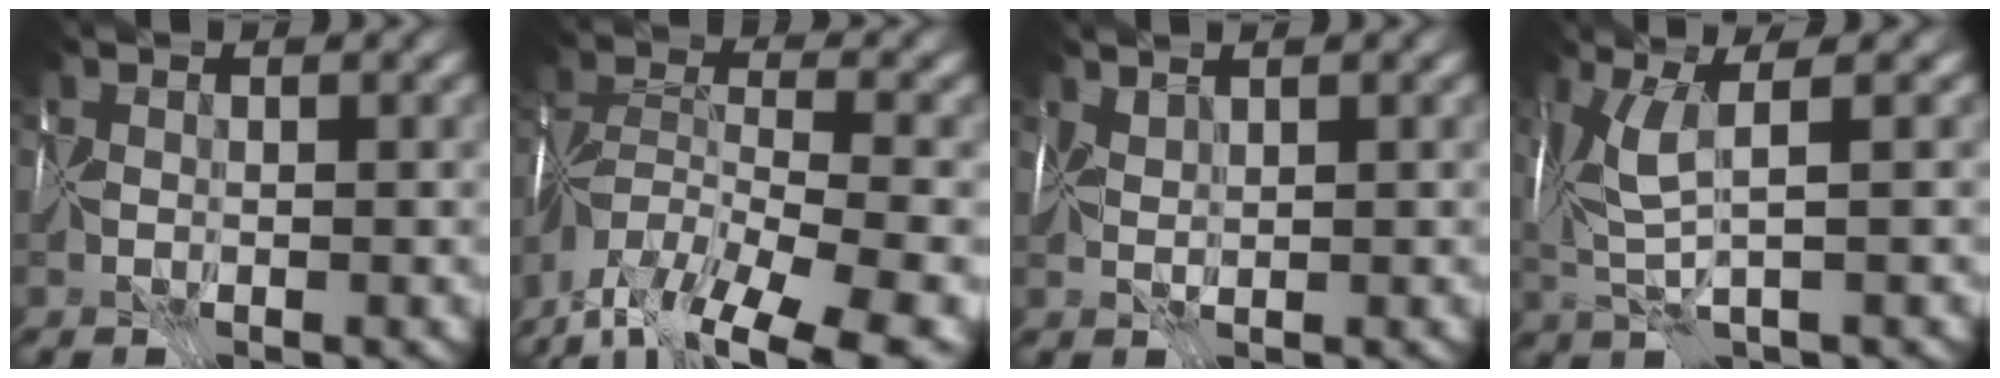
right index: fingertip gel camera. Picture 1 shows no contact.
{"total": 16.1, "force": [-12.7, 4.7, 8.6], "torque": [-0.159, -0.025, -0.193]}
{"total": 1.3, "force": [1.2, 0.1, 0.5], "torque": [-0.020, 0.008, 0.025]}
{"total": 4.8, "force": [1.4, 1.0, 4.4], "torque": [-0.114, 0.005, 0.030]}